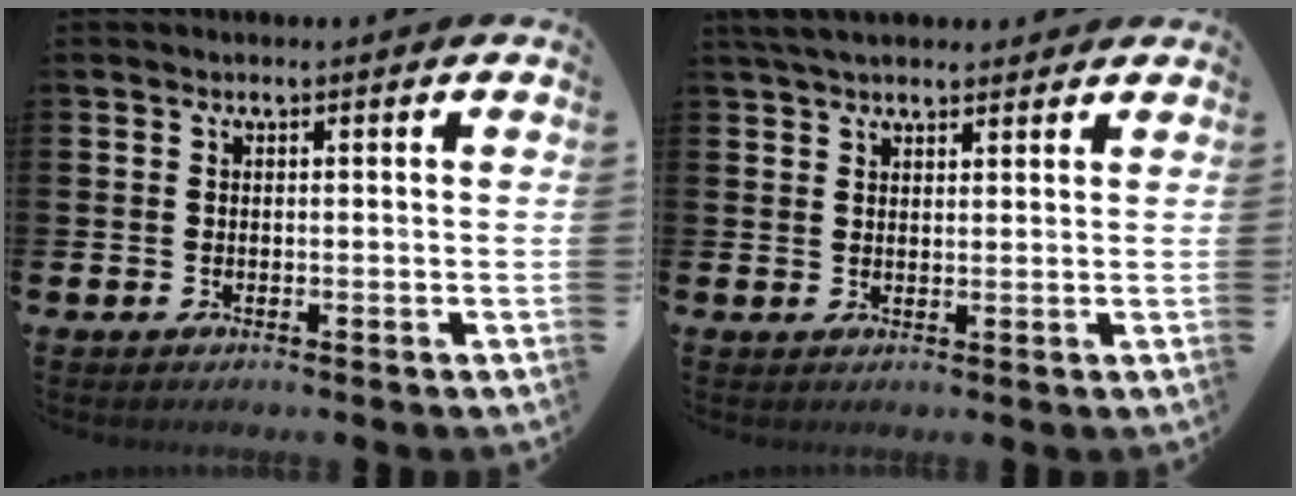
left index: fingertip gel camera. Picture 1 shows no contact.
{"total": 4.0, "force": [3.5, 1.2, 1.3], "torque": [-0.024, -0.007, 0.065]}